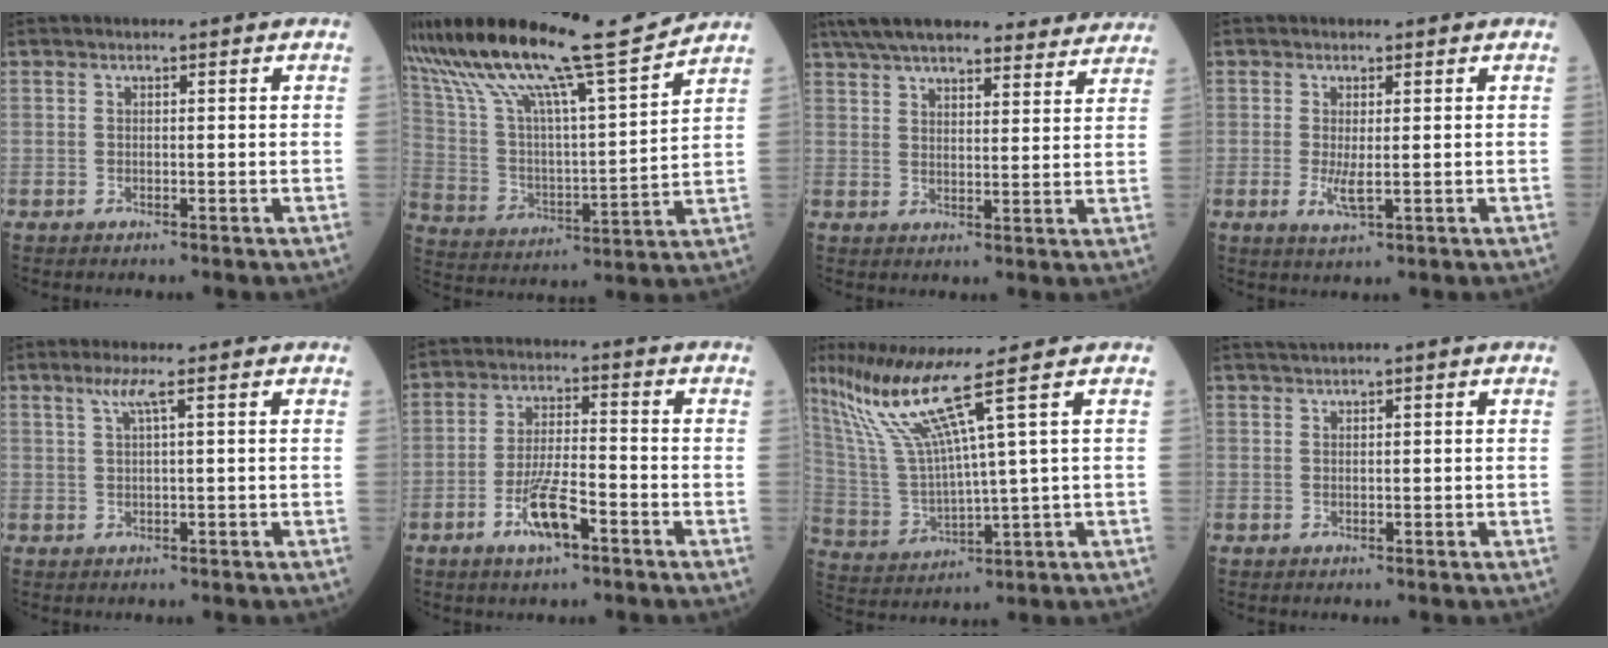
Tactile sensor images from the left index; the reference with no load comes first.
{"total": 22.3, "force": [18.6, 0.5, 12.3], "torque": [-0.234, 0.001, 0.323]}
{"total": 23.9, "force": [20.9, 5.5, 10.1], "torque": [-0.168, 0.038, 0.277]}
{"total": 2.8, "force": [-0.3, 0.6, 2.7], "torque": [-0.058, -0.008, -0.001]}
{"total": 2.3, "force": [1.1, -0.4, 2.0], "torque": [-0.047, 0.005, 0.025]}
{"total": 7.2, "force": [-3.9, 1.6, 5.9], "torque": [-0.119, -0.005, -0.071]}
{"total": 11.5, "force": [7.2, -2.6, 8.6], "torque": [-0.171, 0.002, 0.149]}
{"total": 1.4, "force": [0.9, -0.2, 1.0], "torque": [-0.020, 0.013, 0.021]}